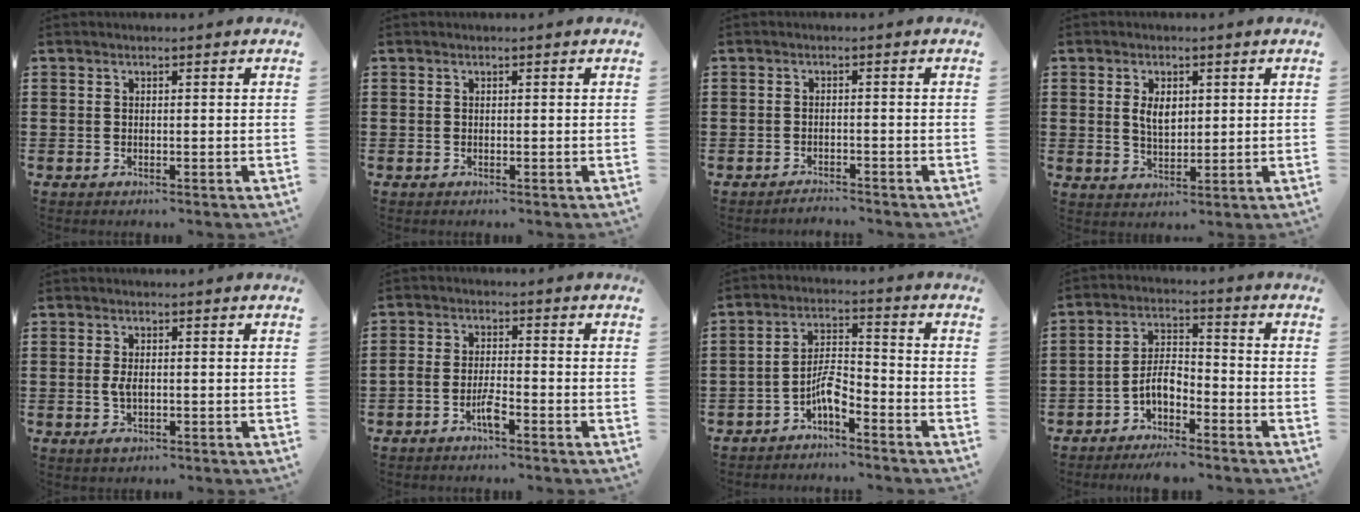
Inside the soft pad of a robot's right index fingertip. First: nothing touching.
{"total": 0.0}
{"total": 1.6, "force": [-1.6, 0.0, 0.0], "torque": [-0.004, 0.004, -0.033]}
{"total": 3.8, "force": [0.9, 2.3, 2.9], "torque": [-0.054, 0.008, 0.014]}
{"total": 2.3, "force": [-0.2, 1.2, 2.0], "torque": [-0.039, 0.003, -0.004]}
{"total": 3.3, "force": [-2.4, 0.7, 2.1], "torque": [-0.043, 0.005, -0.046]}
{"total": 5.4, "force": [-3.4, 1.8, 3.8], "torque": [-0.080, 0.007, -0.066]}
{"total": 5.6, "force": [-3.6, 2.1, 3.7], "torque": [-0.093, 0.002, -0.077]}